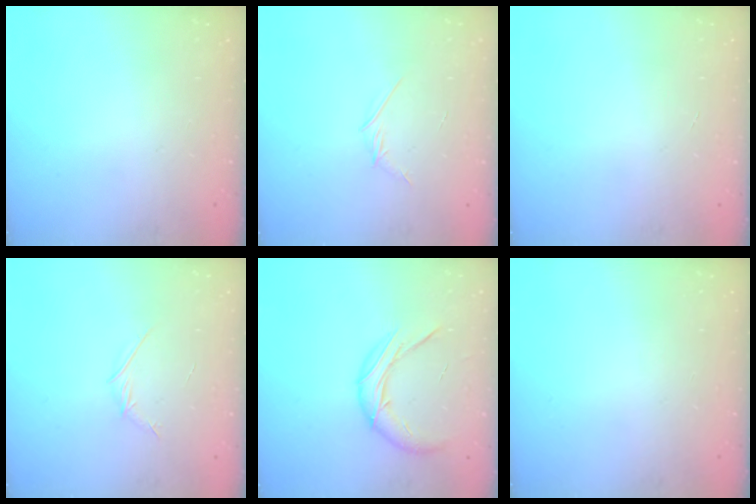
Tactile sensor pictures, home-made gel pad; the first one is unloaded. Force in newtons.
{"total": 2.9, "press": 2.8, "slide": 0.8}
{"total": 0.0}
{"total": 3.4, "press": 3.3, "slide": 0.9}
{"total": 11.6, "press": 11.5, "slide": 1.5}
{"total": 0.0}